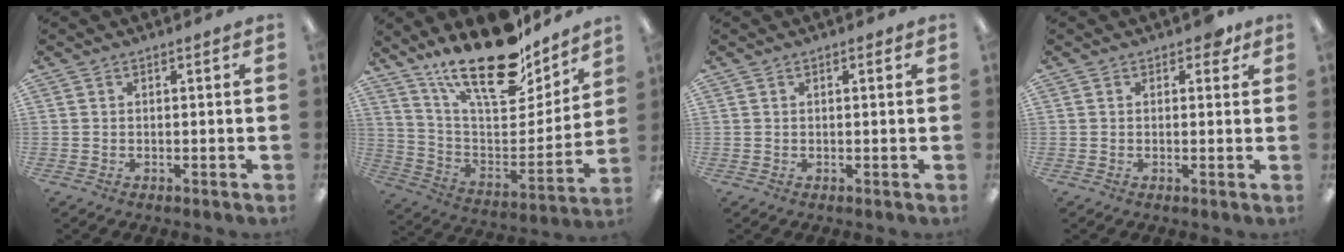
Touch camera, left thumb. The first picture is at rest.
{"total": 24.3, "force": [18.5, 8.7, 13.3], "torque": [-0.212, -0.115, 0.317]}
{"total": 1.0, "force": [0.4, 0.2, 0.9], "torque": [-0.010, -0.001, 0.005]}
{"total": 2.6, "force": [1.5, 1.5, 1.5], "torque": [-0.010, -0.004, 0.020]}